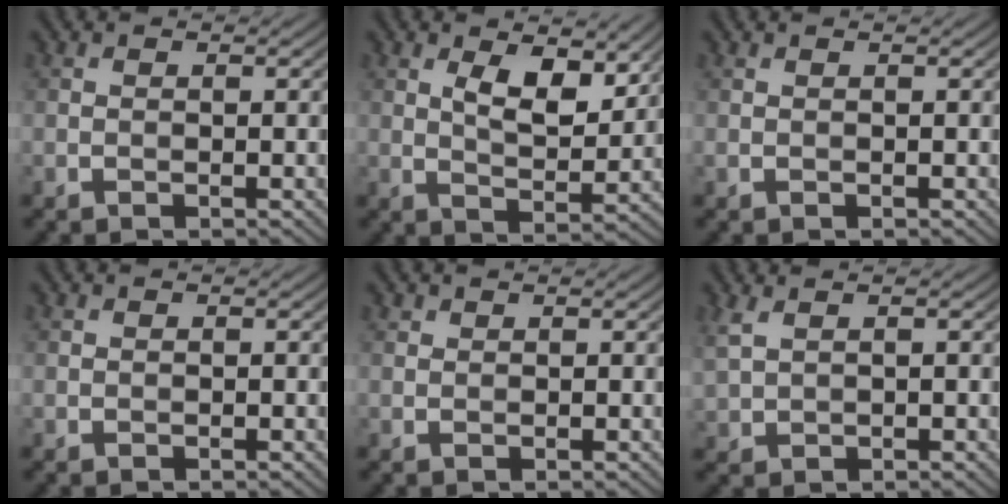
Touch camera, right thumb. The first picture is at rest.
{"total": 6.1, "force": [2.9, 2.7, 4.7], "torque": [-0.086, -0.012, 0.051]}
{"total": 0.0}
{"total": 0.0}
{"total": 0.6, "force": [0.5, 0.2, 0.1], "torque": [-0.002, 0.000, 0.012]}
{"total": 2.4, "force": [1.3, 1.1, 1.7], "torque": [-0.055, 0.007, 0.033]}